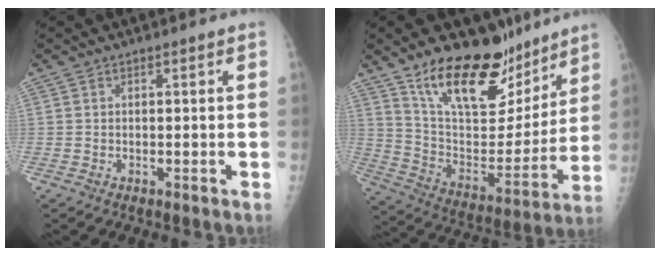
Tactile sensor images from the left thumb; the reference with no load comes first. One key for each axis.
{"total": 22.6, "fx": 16.0, "fy": 10.3, "fz": 12.3, "tx": -0.146, "ty": -0.089, "tz": 0.271}